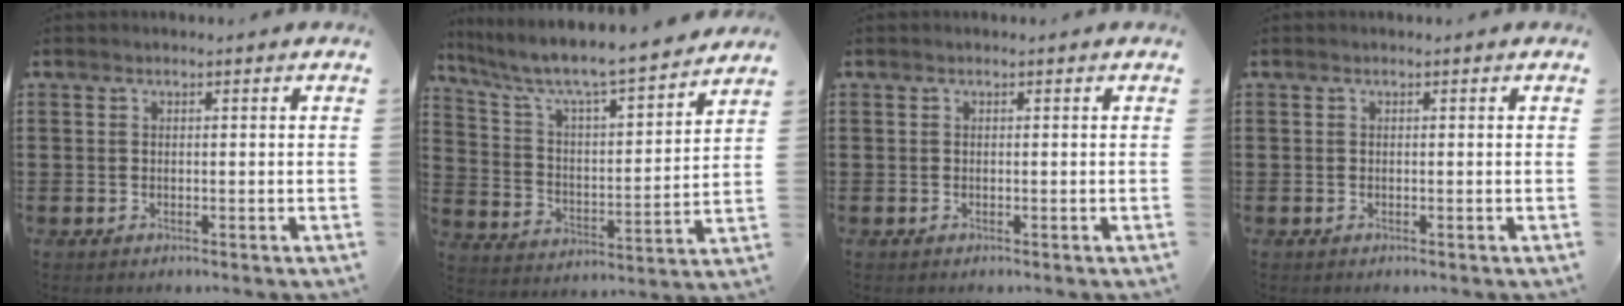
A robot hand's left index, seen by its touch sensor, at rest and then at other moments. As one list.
[{"total": 6.3, "force": [5.5, 0.5, 3.1], "torque": [-0.086, -0.046, 0.083]}, {"total": 0.0}, {"total": 0.0}]